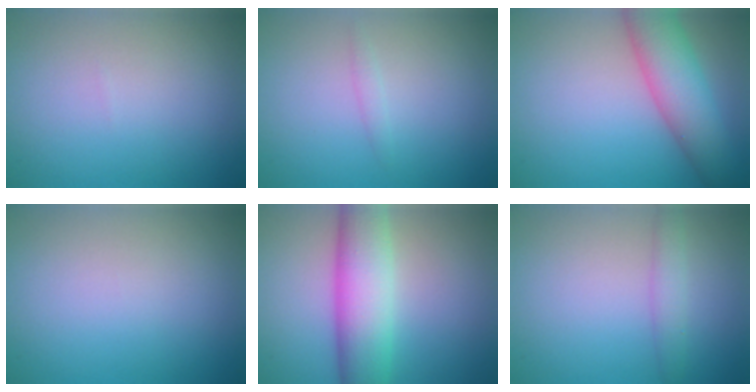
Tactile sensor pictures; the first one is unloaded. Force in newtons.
{"total": 0.7, "press": 0.7, "slide": 0.0}
{"total": 7.2, "press": 7.2, "slide": 0.3}
{"total": 0.0}
{"total": 8.0, "press": 8.0, "slide": 0.2}
{"total": 1.9, "press": 1.9, "slide": 0.1}